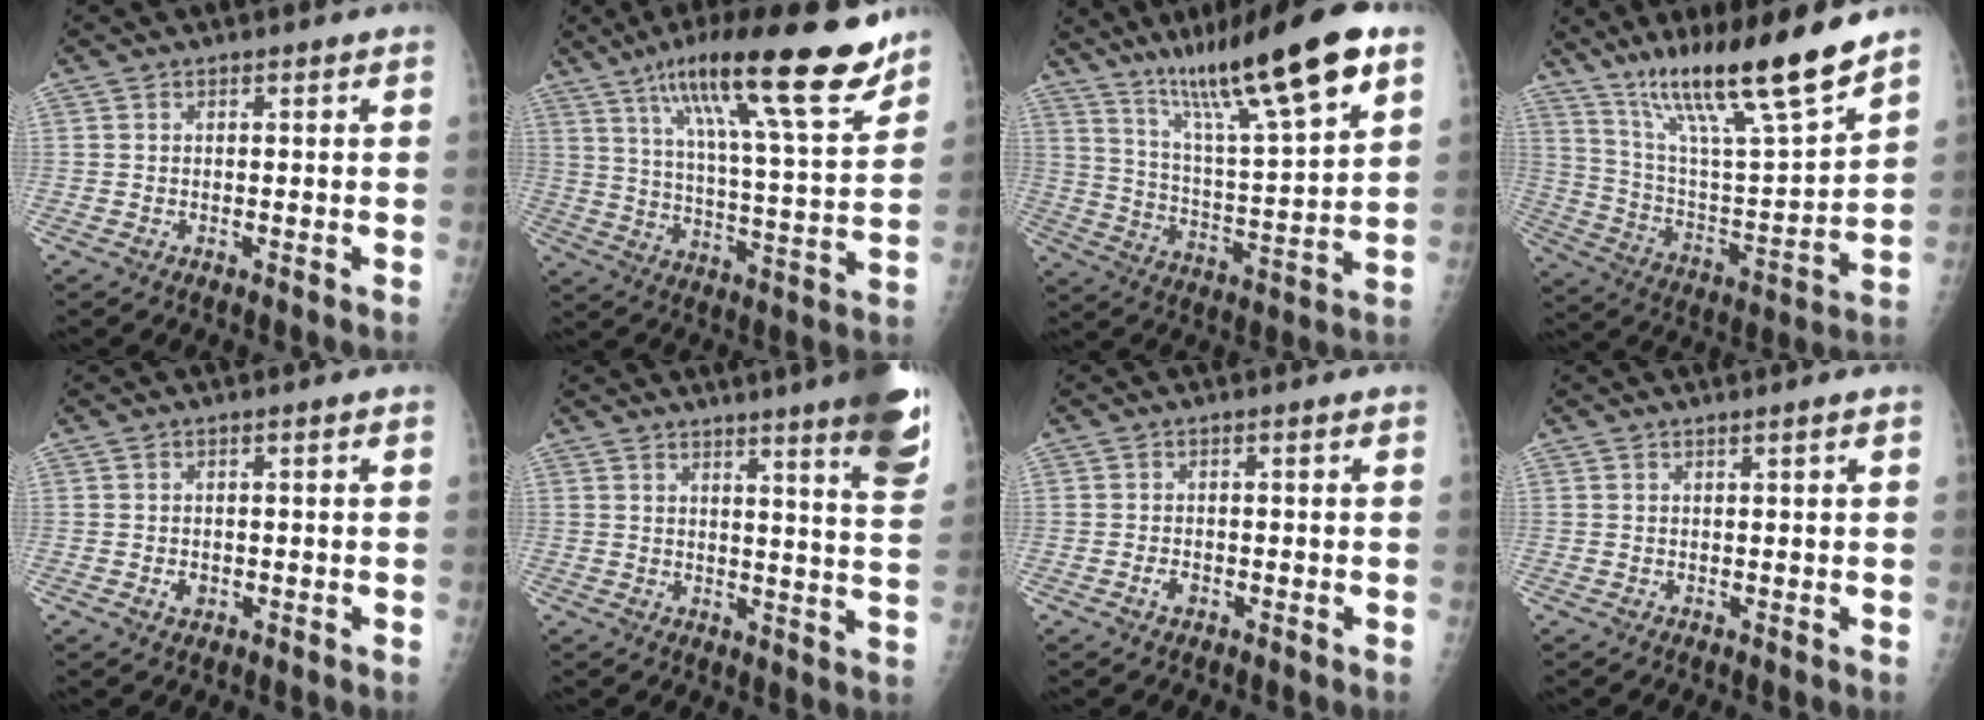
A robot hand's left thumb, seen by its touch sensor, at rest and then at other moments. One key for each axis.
{"total": 23.5, "fx": 15.6, "fy": 3.8, "fz": 17.1, "tx": -0.255, "ty": -0.055, "tz": 0.252}
{"total": 21.7, "fx": 13.7, "fy": 2.7, "fz": 16.7, "tx": -0.261, "ty": -0.048, "tz": 0.230}
{"total": 21.3, "fx": 15.4, "fy": 2.0, "fz": 14.6, "tx": -0.228, "ty": -0.070, "tz": 0.274}
{"total": 1.6, "fx": -0.5, "fy": 1.2, "fz": 1.0, "tx": -0.009, "ty": 0.003, "tz": -0.004}
{"total": 13.7, "fx": 8.8, "fy": 0.8, "fz": 10.5, "tx": -0.118, "ty": -0.049, "tz": 0.100}
{"total": 1.6, "fx": -0.8, "fy": 1.0, "fz": 1.0, "tx": -0.018, "ty": 0.006, "tz": -0.013}
{"total": 0.7, "fx": 0.4, "fy": -0.1, "fz": 0.6, "tx": -0.013, "ty": -0.002, "tz": 0.009}